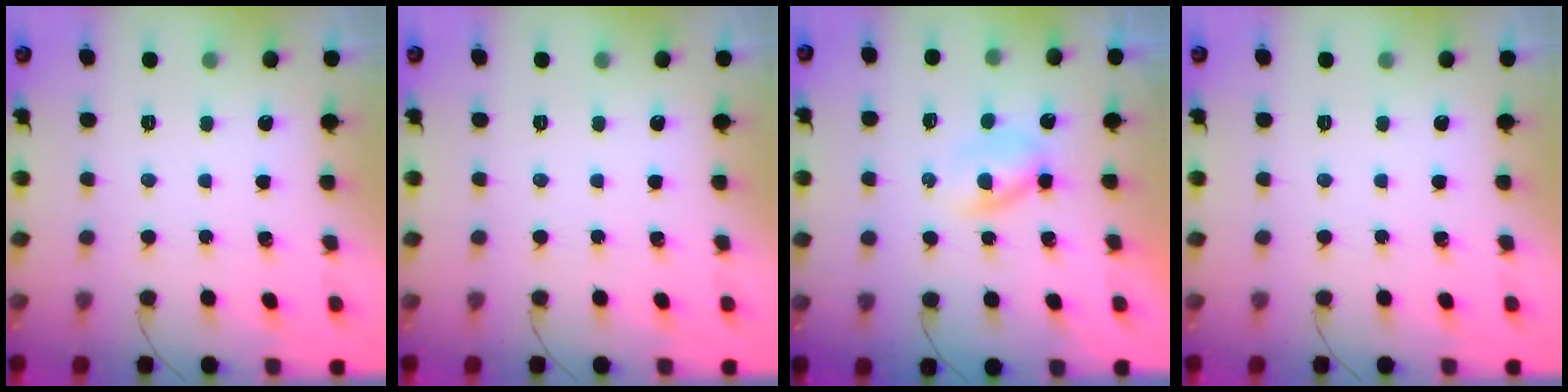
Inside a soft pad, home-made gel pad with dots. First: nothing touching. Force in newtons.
{"total": 0.0}
{"total": 3.0, "press": 2.7, "slide": 1.3}
{"total": 0.0}